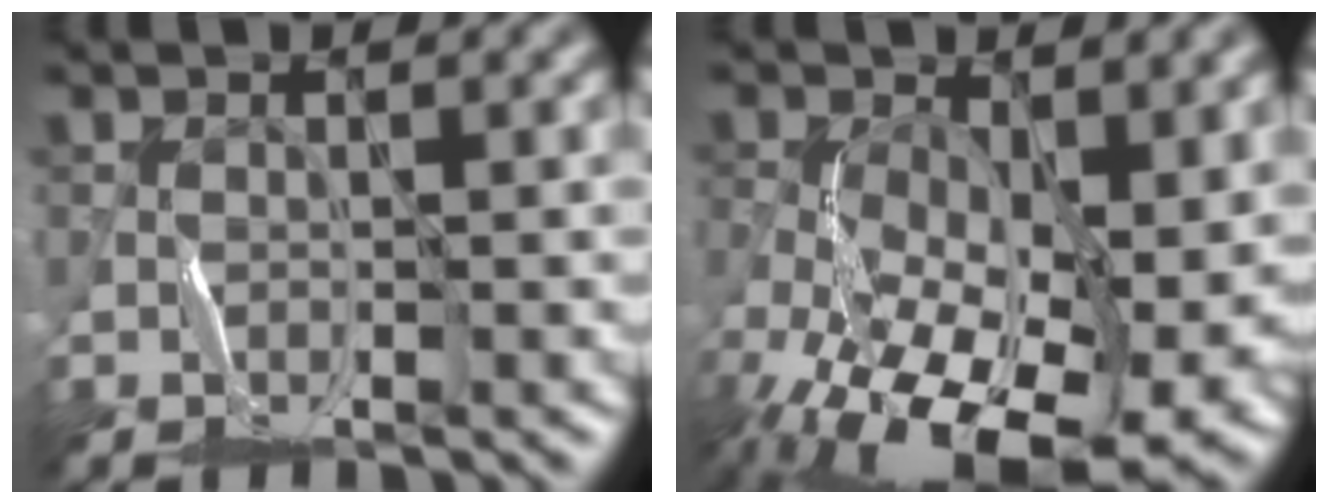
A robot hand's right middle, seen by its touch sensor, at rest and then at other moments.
{"total": 16.7, "force": [-5.3, 8.8, 13.1], "torque": [-0.252, -0.037, -0.072]}